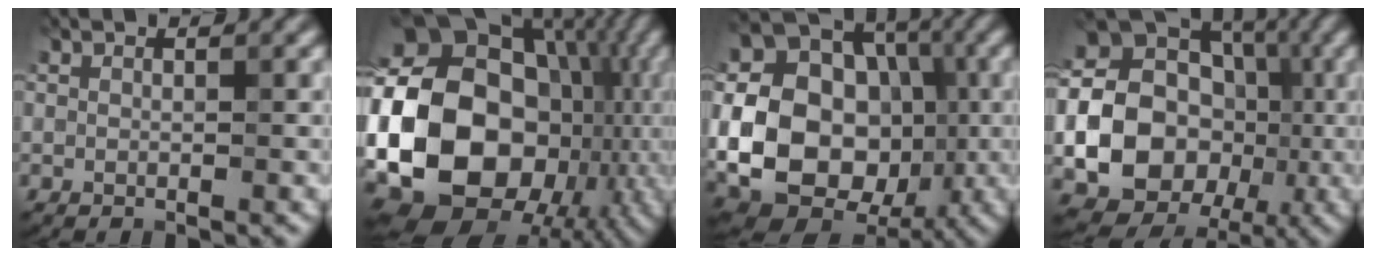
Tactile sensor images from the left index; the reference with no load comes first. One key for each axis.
{"total": 22.2, "fx": -2.4, "fy": 17.6, "fz": 13.3, "tx": -0.250, "ty": -0.014, "tz": -0.042}
{"total": 18.9, "fx": -2.1, "fy": 15.6, "fz": 10.3, "tx": -0.182, "ty": -0.006, "tz": -0.071}
{"total": 24.0, "fx": -3.1, "fy": 22.1, "fz": 8.7, "tx": -0.161, "ty": -0.002, "tz": -0.100}